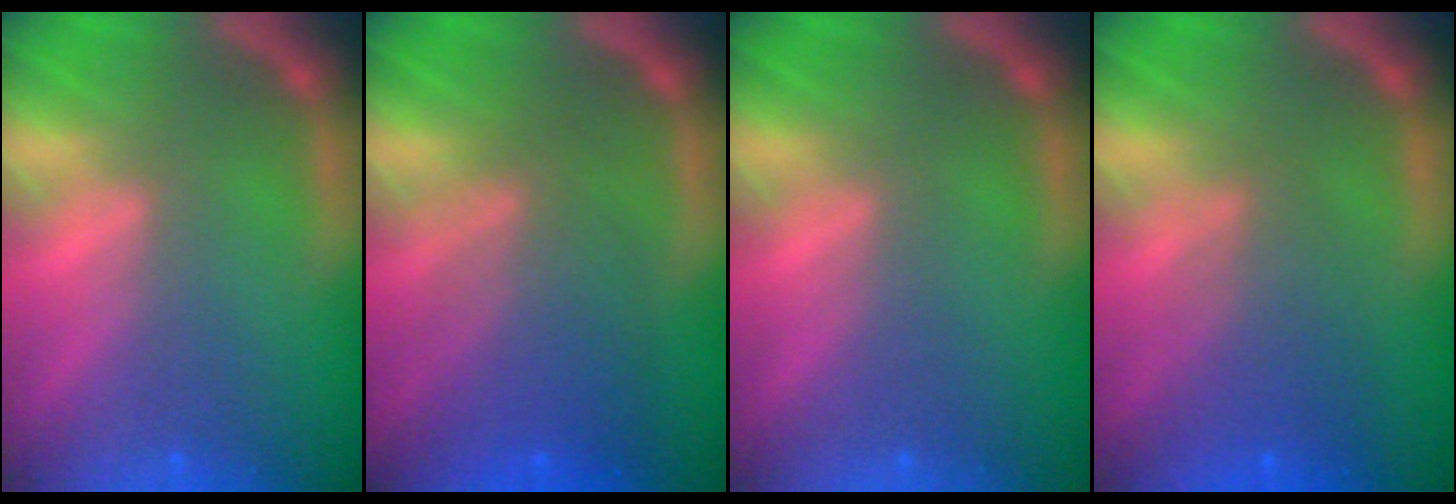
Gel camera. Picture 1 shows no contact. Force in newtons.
{"total": 6.0}
{"total": 0.0}
{"total": 4.1}